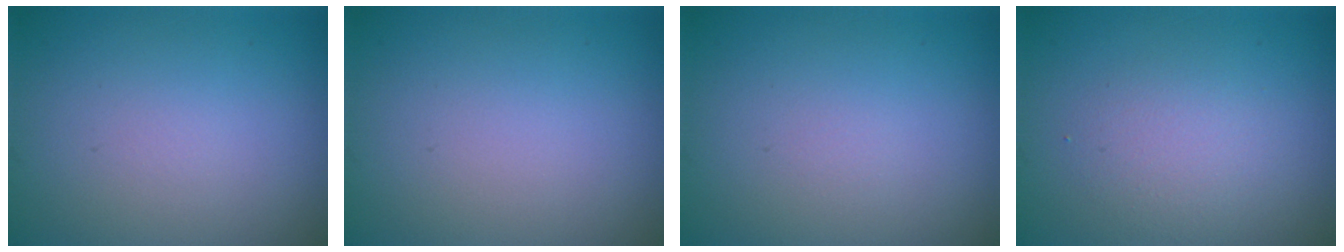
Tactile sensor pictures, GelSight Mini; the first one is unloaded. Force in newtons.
{"total": 0.0}
{"total": 0.0}
{"total": 2.2, "press": 2.2, "slide": 0.2}